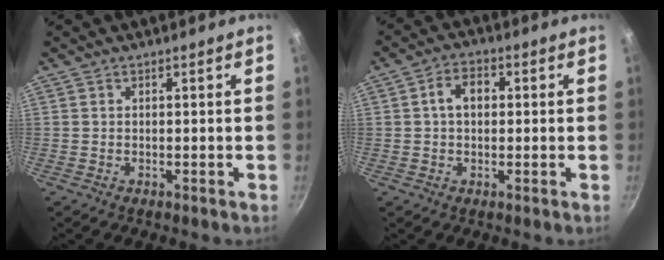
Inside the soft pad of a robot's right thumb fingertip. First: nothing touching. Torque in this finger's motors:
{"motor_torque": [0.31, 1.60, 0.99, -0.26, 0.02]}